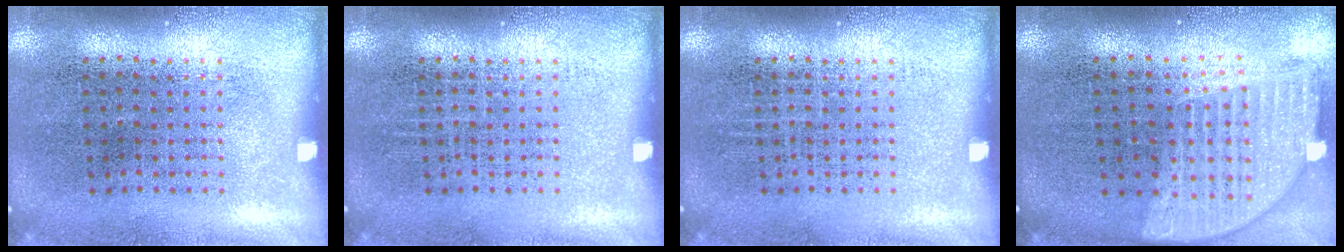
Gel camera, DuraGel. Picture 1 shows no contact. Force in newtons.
{"total": 0.0}
{"total": 0.0}
{"total": 1.7, "press": 1.5, "slide": 0.9}